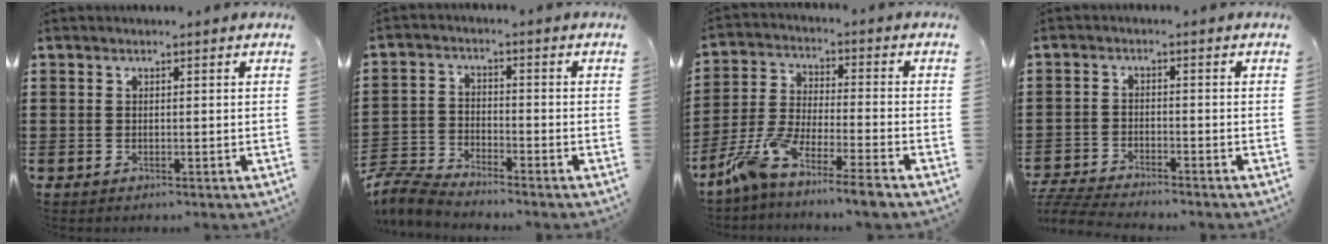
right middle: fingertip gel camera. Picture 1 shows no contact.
{"total": 5.5, "force": [-5.4, 0.3, 1.1], "torque": [-0.047, -0.007, -0.113]}
{"total": 8.3, "force": [-7.2, -0.3, 4.0], "torque": [-0.094, -0.008, -0.146]}
{"total": 4.4, "force": [-4.3, 0.1, 0.9], "torque": [-0.037, -0.009, -0.093]}